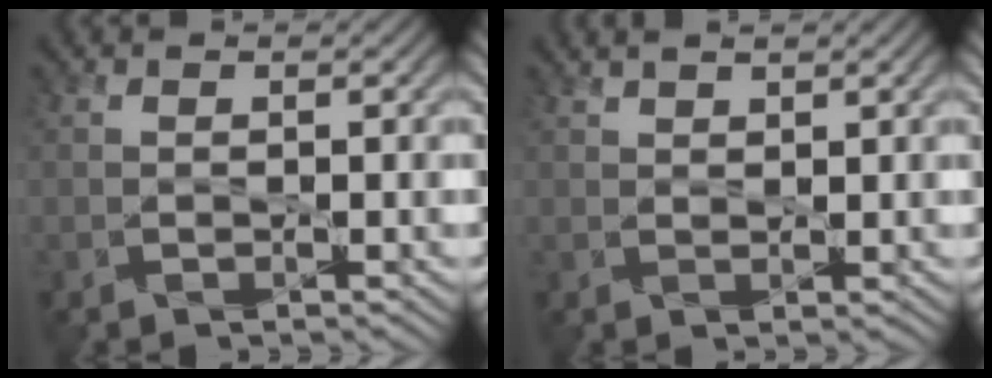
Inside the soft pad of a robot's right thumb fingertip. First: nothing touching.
{"total": 1.4, "force": [1.2, 0.4, 0.4], "torque": [-0.016, 0.002, 0.027]}